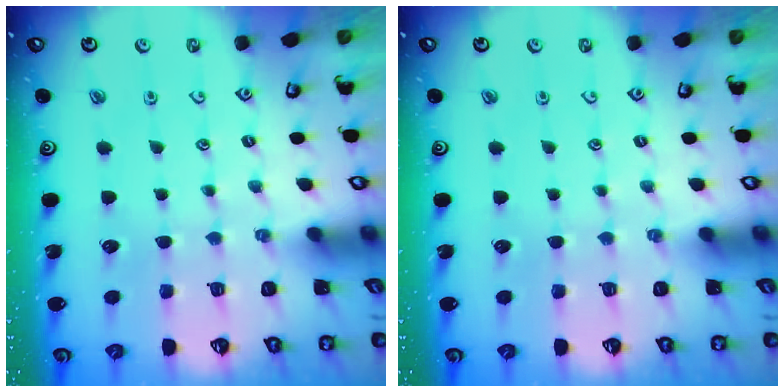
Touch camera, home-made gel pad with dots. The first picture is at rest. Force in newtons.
{"total": 0.0}